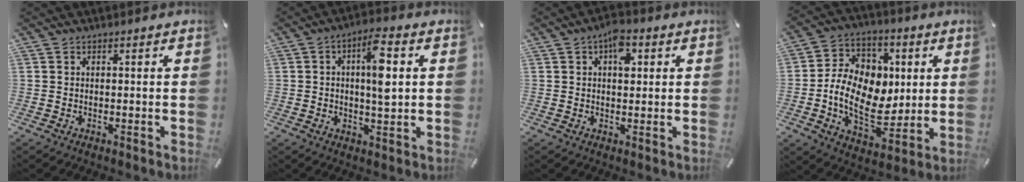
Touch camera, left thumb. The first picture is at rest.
{"total": 8.8, "force": [1.5, 2.9, 8.1], "torque": [-0.121, -0.001, 0.018]}
{"total": 5.5, "force": [1.7, 3.1, 4.1], "torque": [-0.045, -0.005, 0.022]}
{"total": 15.6, "force": [-0.7, 12.1, 9.9], "torque": [-0.193, -0.001, -0.008]}